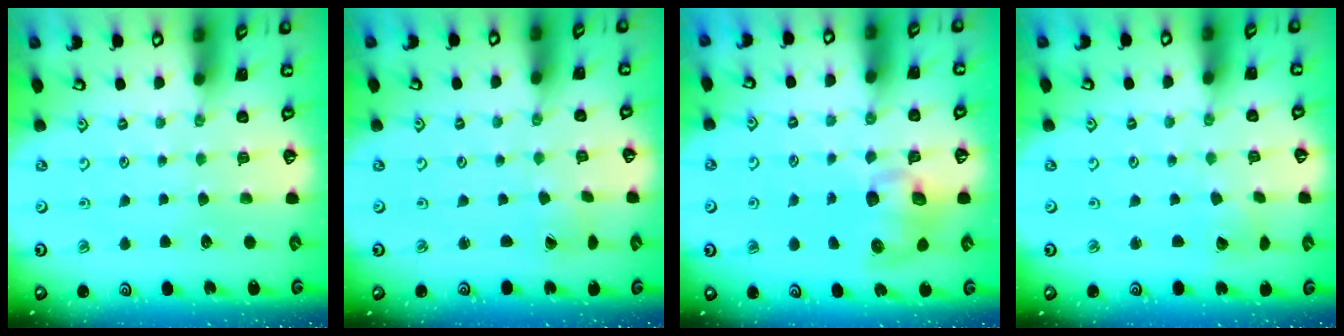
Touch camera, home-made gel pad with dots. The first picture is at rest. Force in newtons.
{"total": 0.8, "press": 0.8, "slide": 0.0}
{"total": 9.0, "press": 8.9, "slide": 1.3}
{"total": 2.2, "press": 2.2, "slide": 0.2}